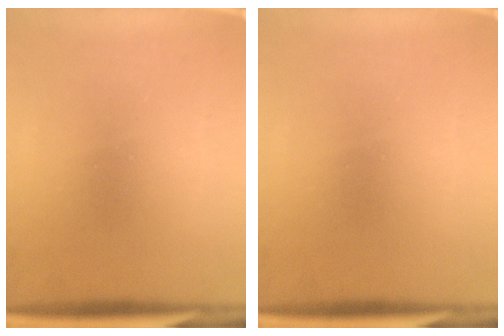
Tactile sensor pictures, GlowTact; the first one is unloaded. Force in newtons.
{"total": 0.0}